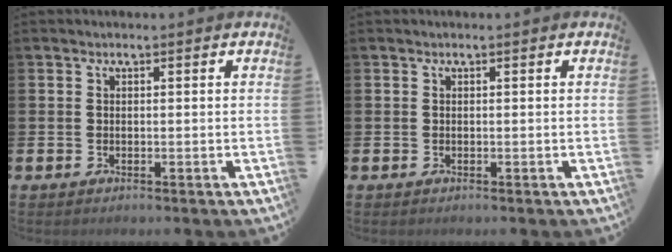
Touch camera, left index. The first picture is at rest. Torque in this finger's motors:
{"motor_torque": [-0.01, 0.01, 0.00, 0.00]}